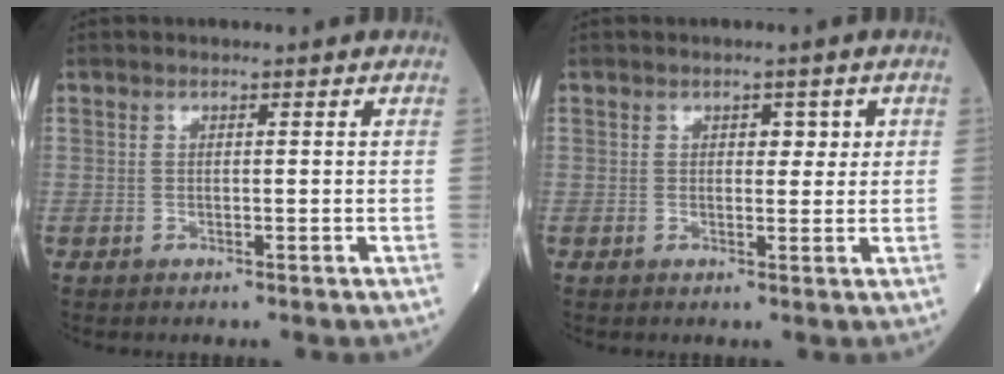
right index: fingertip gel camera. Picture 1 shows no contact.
{"total": 2.2, "force": [0.7, 1.4, 1.6], "torque": [-0.013, 0.003, 0.007]}